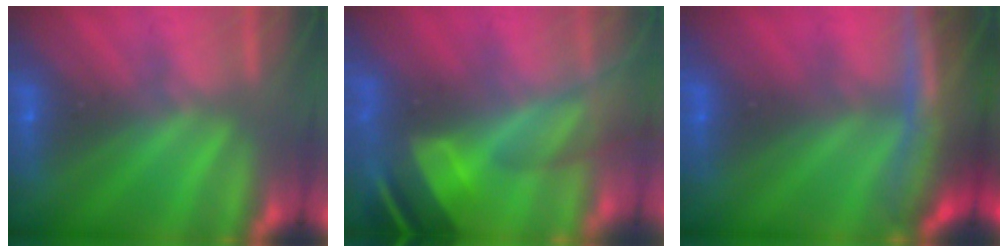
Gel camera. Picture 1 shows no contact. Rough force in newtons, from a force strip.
{"total": 7.7}
{"total": 8.1}